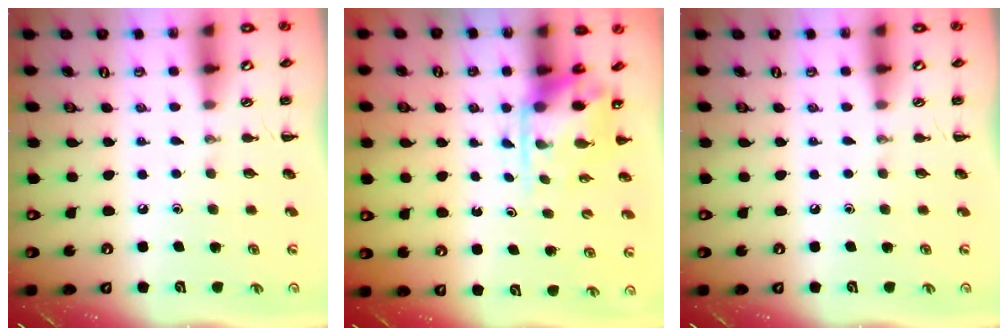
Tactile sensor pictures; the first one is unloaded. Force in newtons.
{"total": 3.5, "press": 3.4, "slide": 0.6}
{"total": 0.0}